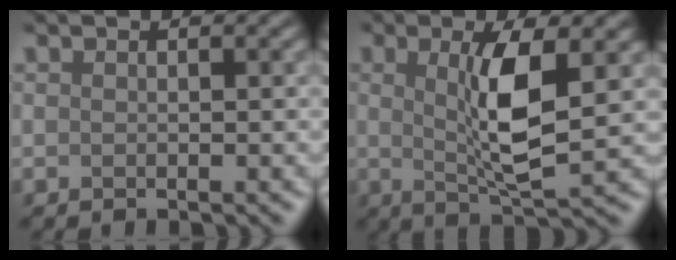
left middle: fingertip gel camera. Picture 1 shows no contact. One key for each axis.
{"total": 3.7, "fx": 0.3, "fy": -0.3, "fz": 3.7, "tx": -0.102, "ty": -0.006, "tz": 0.032}